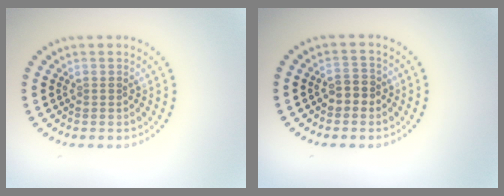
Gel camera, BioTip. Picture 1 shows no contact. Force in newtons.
{"total": 1.7, "press": 1.6, "slide": 0.6}